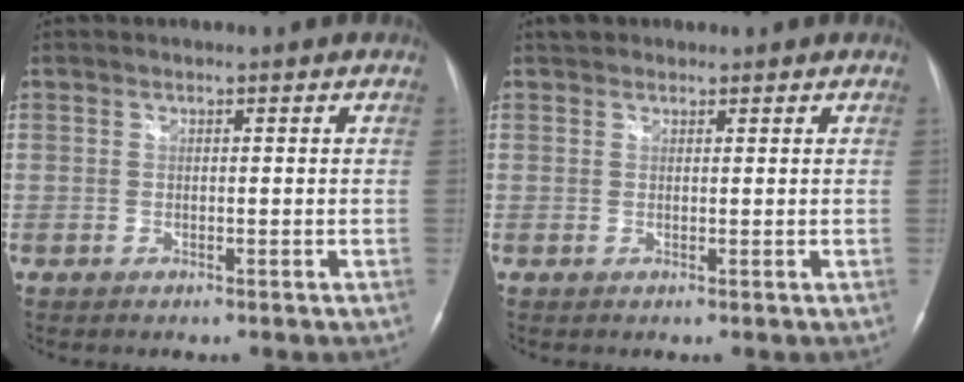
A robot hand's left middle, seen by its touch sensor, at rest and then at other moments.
{"total": 1.8, "force": [1.4, 1.0, 0.3], "torque": [-0.008, 0.016, 0.020]}